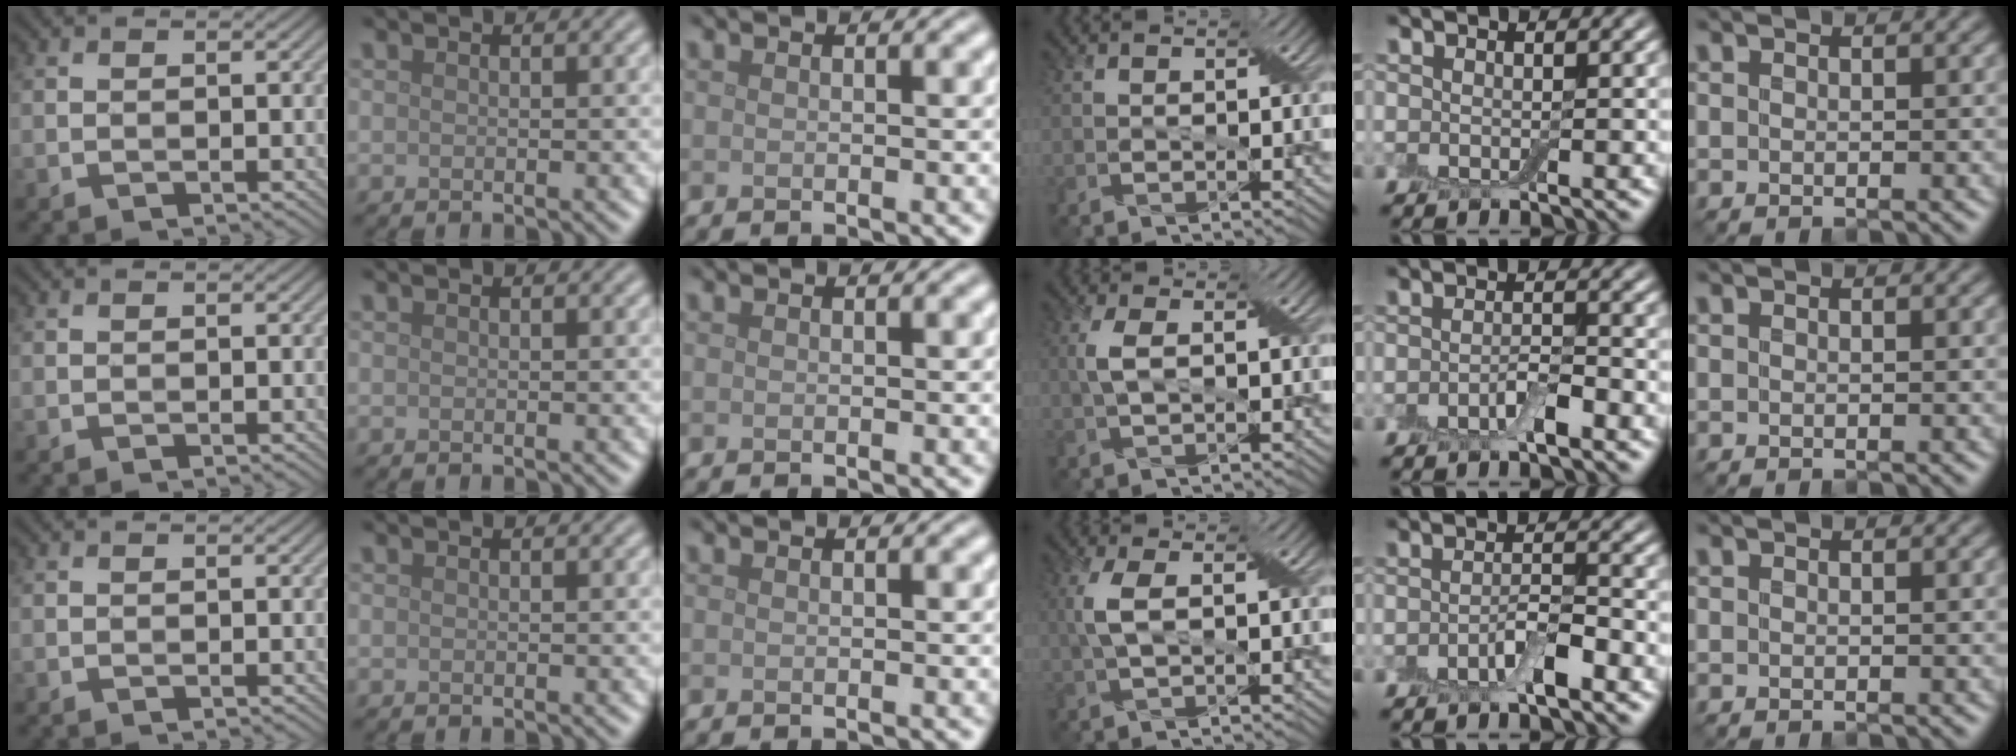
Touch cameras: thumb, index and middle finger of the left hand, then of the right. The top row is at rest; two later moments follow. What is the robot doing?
{"motion": "shake", "object": "box of matches"}